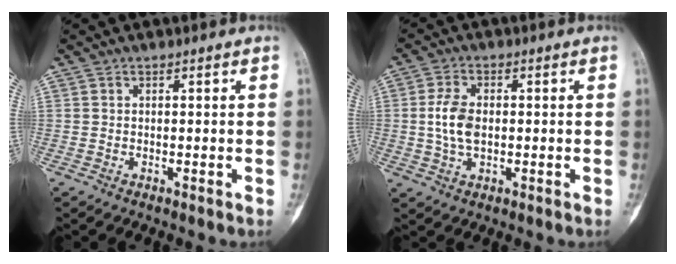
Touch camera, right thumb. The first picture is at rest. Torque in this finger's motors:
{"motor_torque": [1.17, 0.93, 0.36, -0.49, 0.20]}